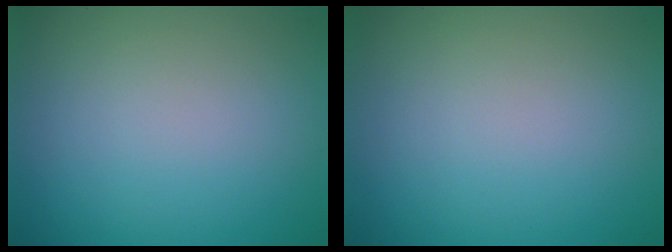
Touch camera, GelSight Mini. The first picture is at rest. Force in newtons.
{"total": 0.0}